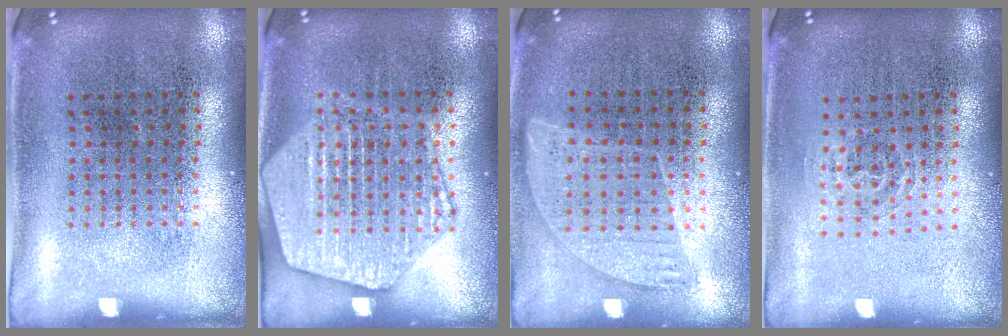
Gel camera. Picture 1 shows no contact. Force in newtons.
{"total": 2.2, "press": 2.2, "slide": 0.2}
{"total": 0.9, "press": 0.7, "slide": 0.5}
{"total": 0.8, "press": 0.5, "slide": 0.7}